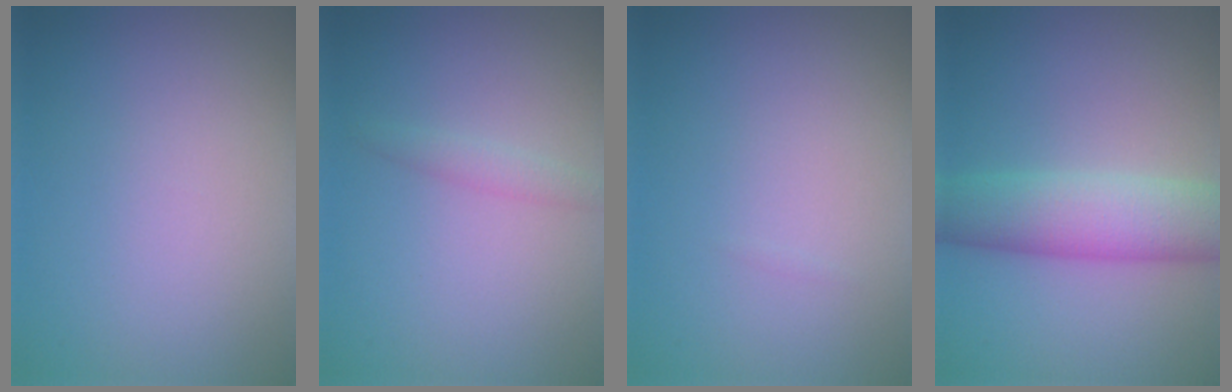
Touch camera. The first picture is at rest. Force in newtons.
{"total": 1.2, "press": 1.2, "slide": 0.1}
{"total": 0.0}
{"total": 6.5, "press": 6.5, "slide": 0.2}